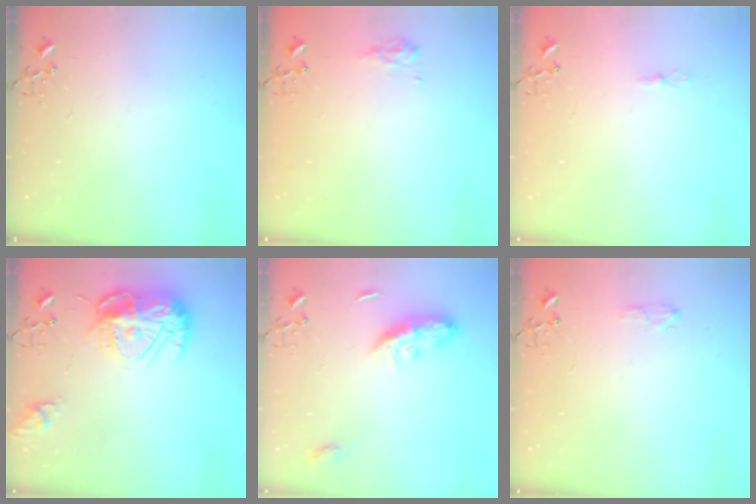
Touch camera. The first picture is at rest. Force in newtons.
{"total": 8.0, "press": 8.0, "slide": 0.4}
{"total": 4.1, "press": 4.1, "slide": 0.5}
{"total": 15.2, "press": 15.1, "slide": 1.2}
{"total": 8.8, "press": 8.8, "slide": 0.0}
{"total": 5.5, "press": 5.5, "slide": 0.8}